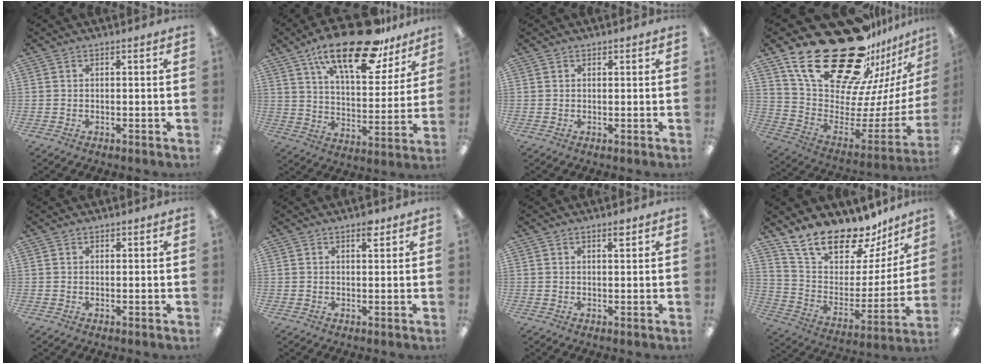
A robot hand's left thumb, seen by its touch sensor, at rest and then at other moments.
{"total": 22.7, "force": [15.7, 8.6, 14.0], "torque": [-0.216, -0.089, 0.263]}
{"total": 0.6, "force": [0.5, 0.3, 0.0], "torque": [0.000, 0.001, 0.009]}
{"total": 33.0, "force": [22.7, 15.7, 18.0], "torque": [-0.284, -0.164, 0.442]}
{"total": 0.9, "force": [0.7, 0.5, 0.0], "torque": [0.000, 0.000, 0.014]}
{"total": 2.8, "force": [1.9, 1.1, 1.7], "torque": [-0.013, -0.007, 0.029]}
{"total": 1.8, "force": [1.5, 0.4, 1.0], "torque": [-0.015, -0.004, 0.024]}
{"total": 20.4, "force": [17.0, 8.1, 7.9], "torque": [-0.140, -0.125, 0.301]}